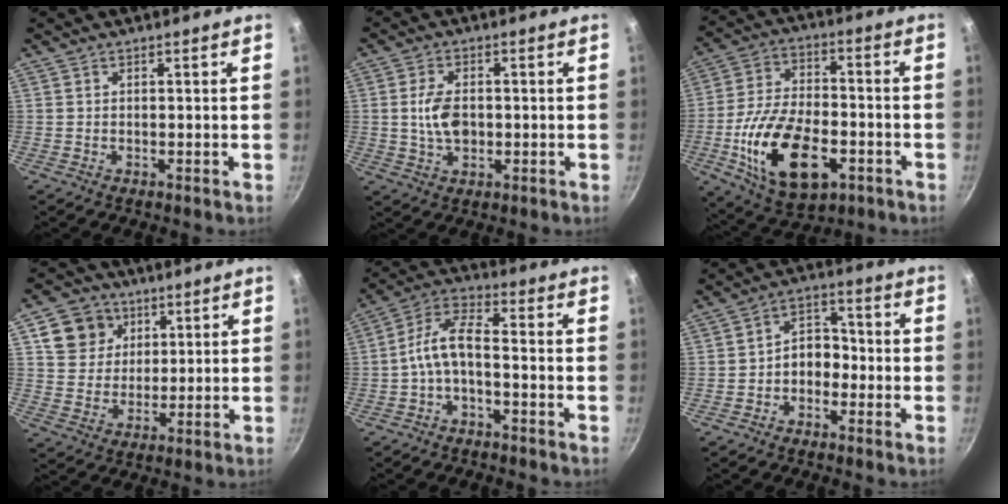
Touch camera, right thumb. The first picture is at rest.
{"total": 6.8, "force": [-0.1, 4.3, 5.3], "torque": [-0.090, 0.005, -0.003]}
{"total": 20.1, "force": [-6.5, 11.1, 15.4], "torque": [-0.273, 0.025, -0.105]}
{"total": 9.6, "force": [4.1, 8.2, 2.9], "torque": [-0.021, -0.005, 0.069]}
{"total": 7.6, "force": [-2.7, 3.1, 6.4], "torque": [-0.138, 0.042, -0.059]}
{"total": 6.4, "force": [-1.9, 4.7, 3.8], "torque": [-0.021, 0.036, -0.042]}